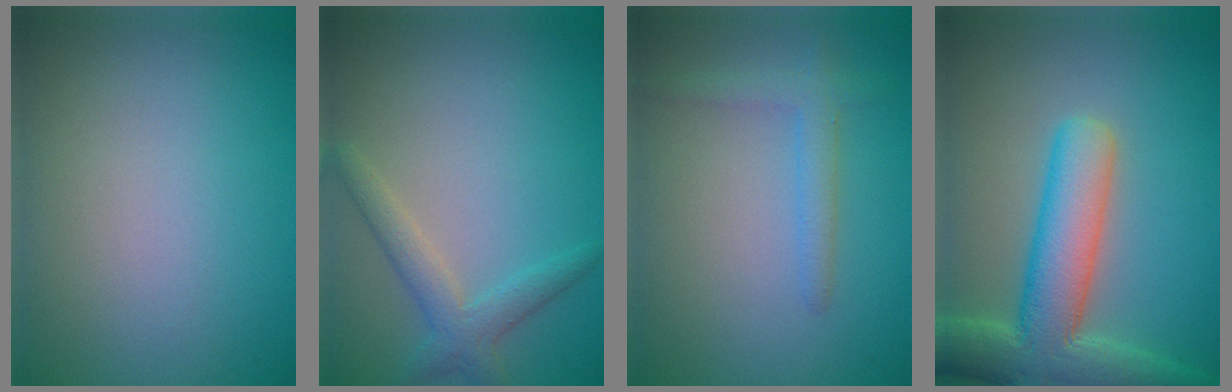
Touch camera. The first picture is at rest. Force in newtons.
{"total": 2.6, "press": 2.6, "slide": 0.1}
{"total": 2.1, "press": 2.1, "slide": 0.1}
{"total": 9.0, "press": 8.9, "slide": 0.6}